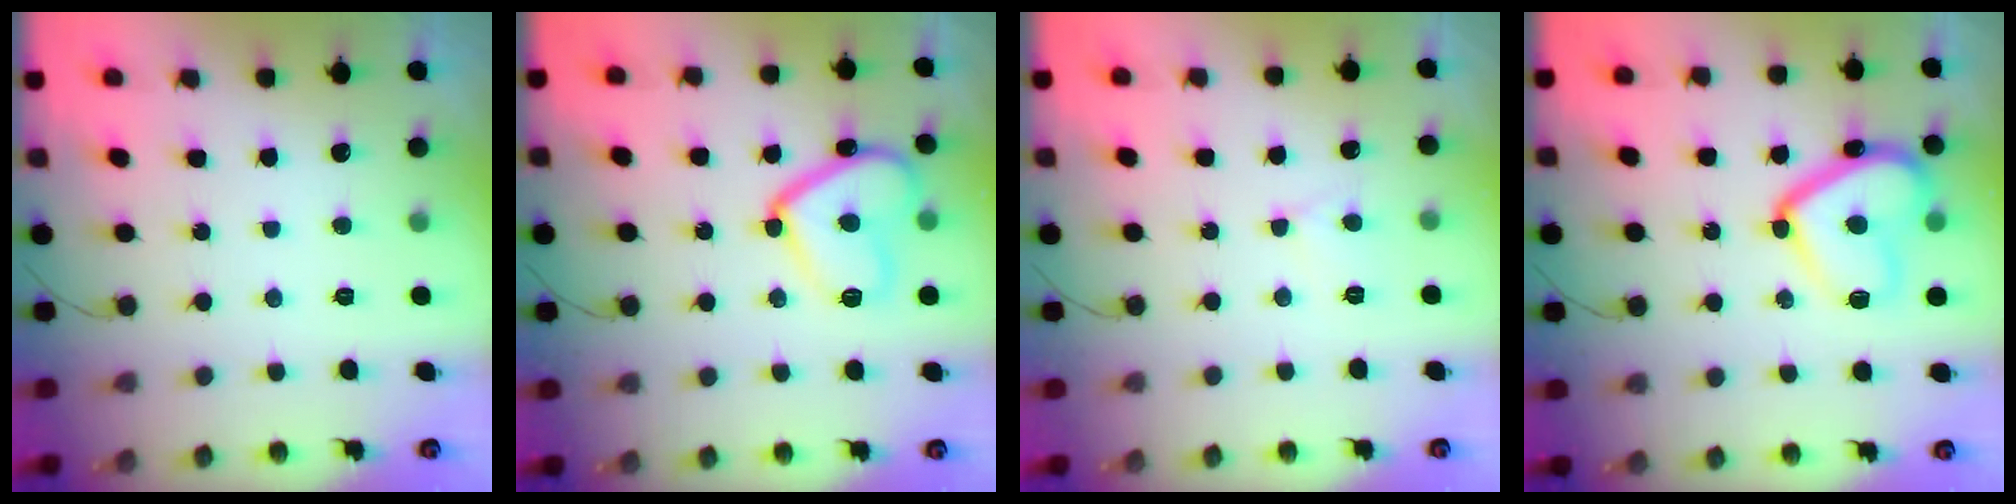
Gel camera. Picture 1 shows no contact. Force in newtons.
{"total": 14.3, "press": 14.2, "slide": 1.2}
{"total": 4.9, "press": 4.8, "slide": 0.5}
{"total": 15.8, "press": 15.8, "slide": 1.1}